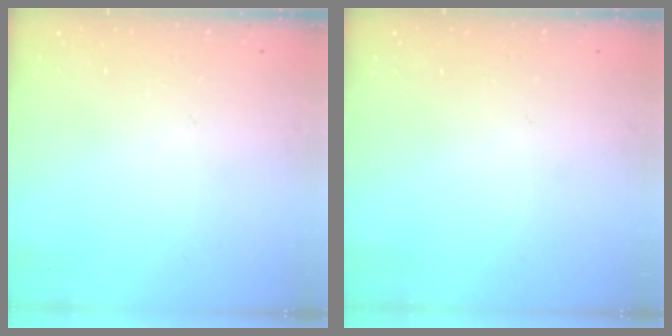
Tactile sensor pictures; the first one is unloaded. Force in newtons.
{"total": 0.0}